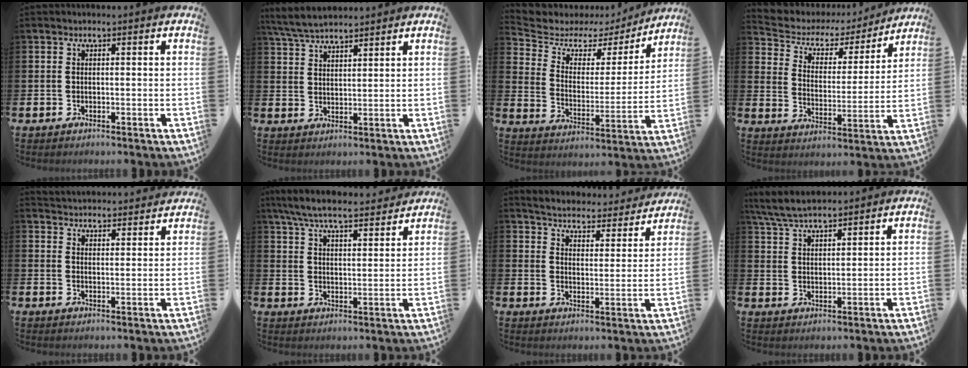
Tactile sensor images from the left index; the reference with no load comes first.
{"total": 5.1, "force": [4.9, 0.8, 1.3], "torque": [-0.046, -0.015, 0.091]}
{"total": 5.9, "force": [4.6, 3.4, 1.5], "torque": [-0.061, -0.033, 0.070]}
{"total": 5.3, "force": [4.2, 3.1, 1.1], "torque": [-0.050, -0.032, 0.064]}
{"total": 4.1, "force": [4.1, 0.5, -0.4], "torque": [-0.003, -0.027, 0.073]}
{"total": 7.5, "force": [7.0, 1.0, 2.5], "torque": [-0.068, -0.041, 0.125]}
{"total": 4.9, "force": [4.9, 0.5, 0.2], "torque": [-0.025, -0.042, 0.081]}
{"total": 5.7, "force": [5.5, 0.9, 1.6], "torque": [-0.054, -0.018, 0.101]}